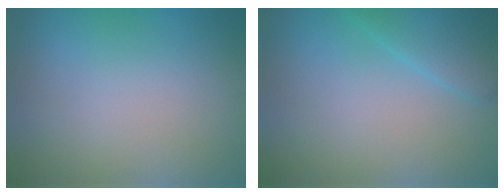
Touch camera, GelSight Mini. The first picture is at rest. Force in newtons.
{"total": 2.8, "press": 2.8, "slide": 0.2}